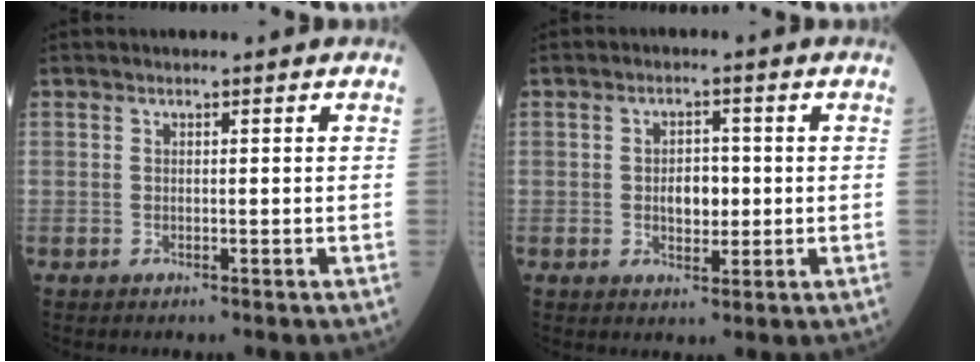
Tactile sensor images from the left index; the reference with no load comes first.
{"total": 3.8, "force": [-0.1, 2.3, 3.0], "torque": [-0.047, 0.004, 0.002]}